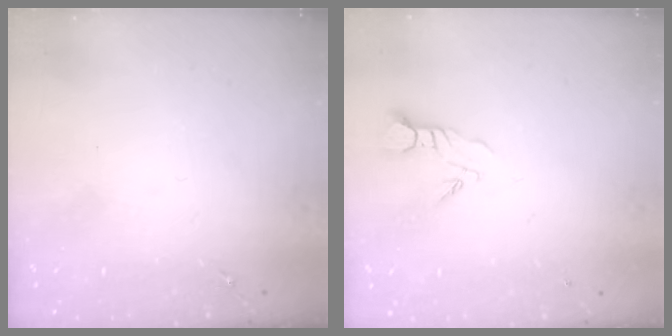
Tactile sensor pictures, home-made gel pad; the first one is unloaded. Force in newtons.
{"total": 3.8, "press": 3.8, "slide": 0.3}